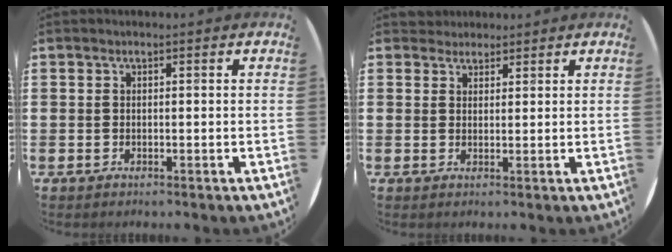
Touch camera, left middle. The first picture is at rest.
{"total": 2.1, "force": [1.9, 0.8, -0.2], "torque": [0.001, 0.006, 0.038]}